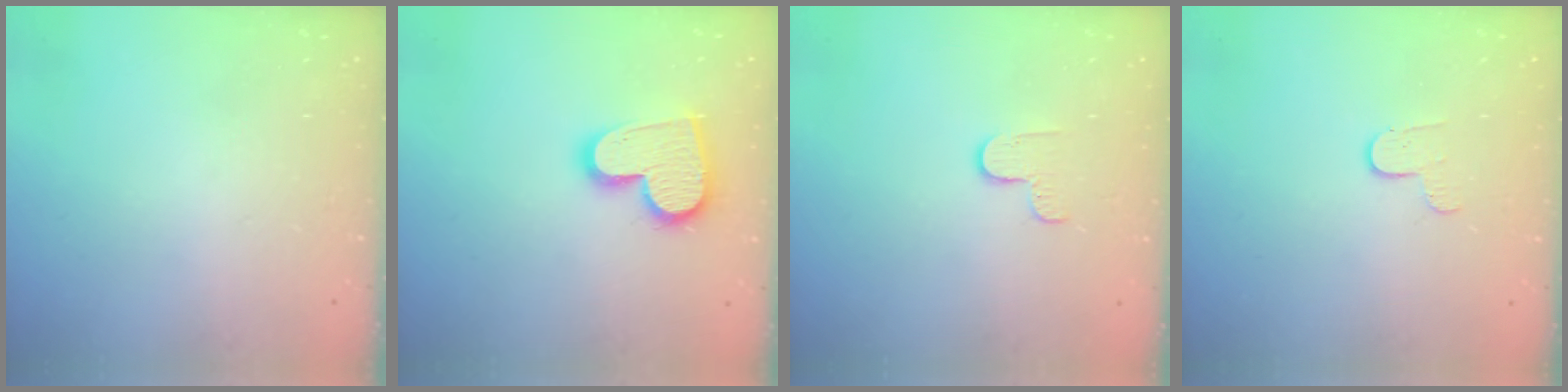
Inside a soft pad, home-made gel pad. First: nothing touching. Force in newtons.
{"total": 14.9, "press": 14.8, "slide": 1.1}
{"total": 3.8, "press": 3.8, "slide": 0.4}
{"total": 4.4, "press": 4.4, "slide": 0.4}